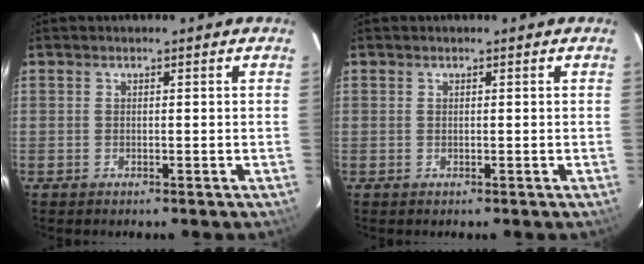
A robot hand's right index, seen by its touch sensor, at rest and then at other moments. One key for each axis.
{"total": 0.0}